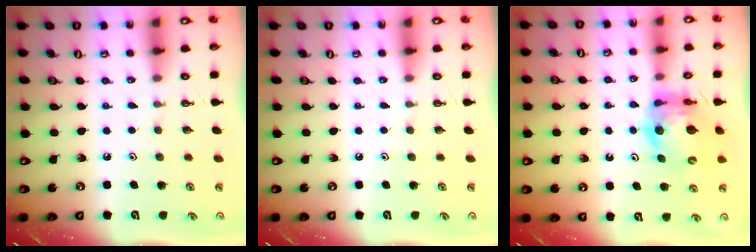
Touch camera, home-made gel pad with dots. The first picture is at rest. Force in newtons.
{"total": 0.0}
{"total": 11.1, "press": 11.0, "slide": 1.4}